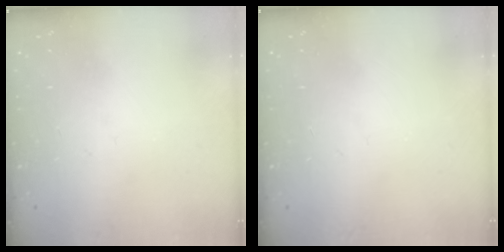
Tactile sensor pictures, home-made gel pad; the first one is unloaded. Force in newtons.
{"total": 0.0}